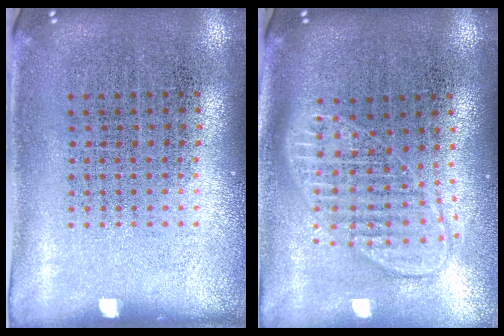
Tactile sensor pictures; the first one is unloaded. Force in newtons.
{"total": 1.9, "press": 1.6, "slide": 1.1}